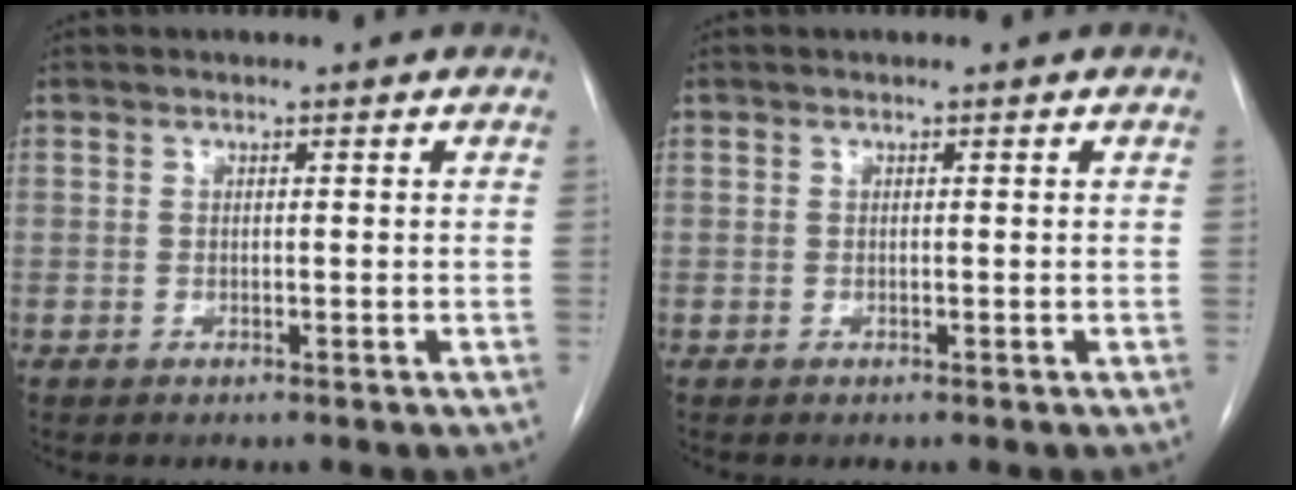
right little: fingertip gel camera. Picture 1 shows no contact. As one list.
[{"total": 0.0}]